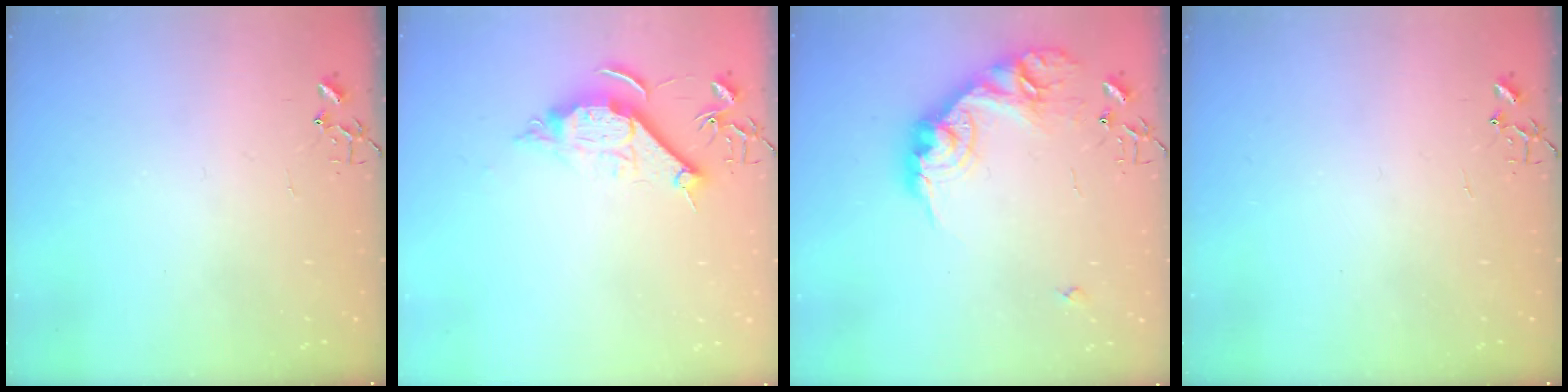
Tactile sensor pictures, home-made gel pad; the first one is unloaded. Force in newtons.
{"total": 9.8, "press": 9.8, "slide": 0.4}
{"total": 18.9, "press": 18.8, "slide": 0.9}
{"total": 0.0}